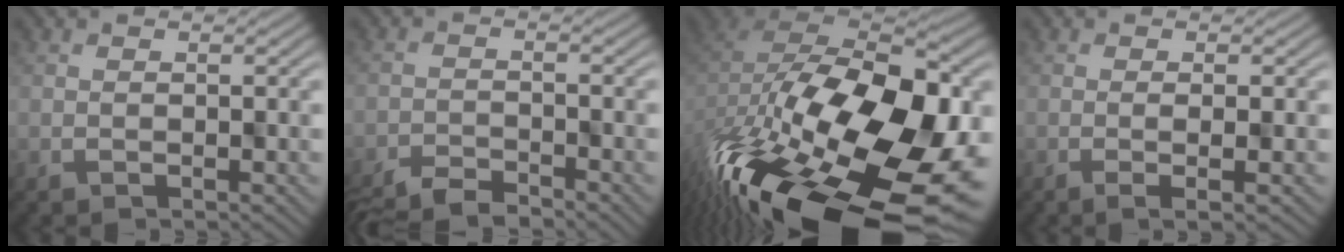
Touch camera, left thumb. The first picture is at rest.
{"total": 5.4, "force": [-4.6, 1.5, 2.3], "torque": [-0.041, -0.005, -0.085]}
{"total": 19.7, "force": [-9.0, 10.9, 13.7], "torque": [-0.276, -0.073, -0.113]}
{"total": 2.7, "force": [-0.7, 0.4, 2.5], "torque": [-0.034, 0.008, -0.012]}